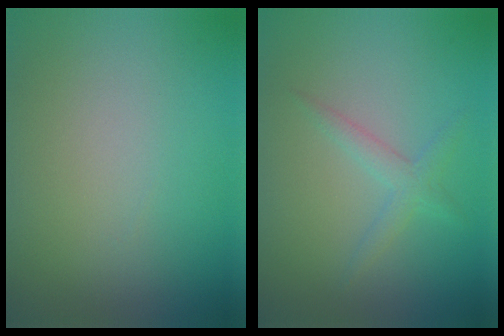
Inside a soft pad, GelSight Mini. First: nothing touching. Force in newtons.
{"total": 1.7, "press": 1.7, "slide": 0.1}